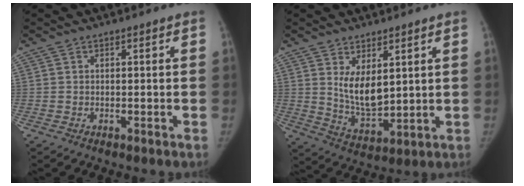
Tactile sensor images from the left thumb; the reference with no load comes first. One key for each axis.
{"total": 8.5, "fx": 2.8, "fy": 4.3, "fz": 6.7, "tx": -0.094, "ty": -0.035, "tz": 0.069}